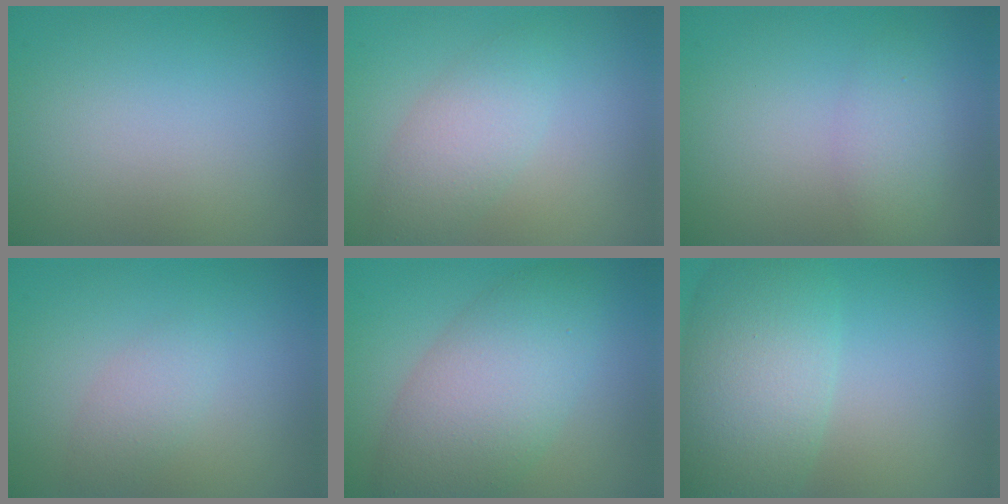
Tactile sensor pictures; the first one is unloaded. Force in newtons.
{"total": 3.2, "press": 3.2, "slide": 0.0}
{"total": 2.1, "press": 2.1, "slide": 0.1}
{"total": 1.8, "press": 1.8, "slide": 0.1}
{"total": 7.6, "press": 7.6, "slide": 0.1}
{"total": 8.2, "press": 8.2, "slide": 0.4}